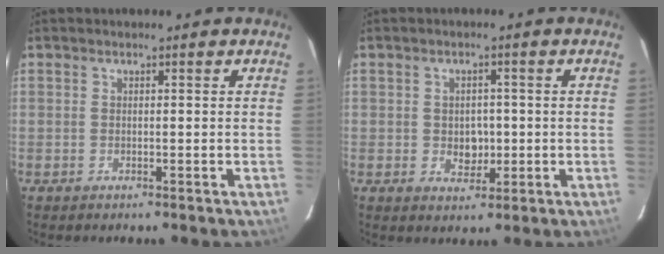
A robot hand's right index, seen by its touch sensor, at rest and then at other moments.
{"total": 4.0, "force": [-0.4, 3.2, 2.3], "torque": [-0.039, 0.002, -0.002]}